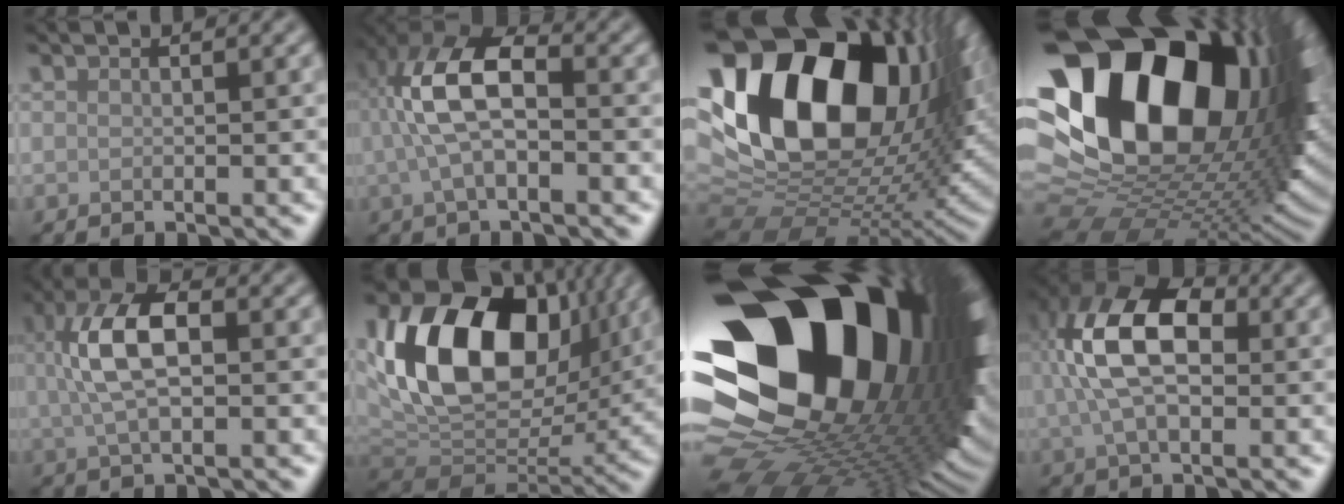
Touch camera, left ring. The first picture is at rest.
{"total": 6.9, "force": [-0.1, 3.2, 6.1], "torque": [-0.130, 0.019, -0.009]}
{"total": 20.8, "force": [5.1, 12.9, 15.5], "torque": [-0.311, 0.011, 0.092]}
{"total": 22.4, "force": [6.5, 14.5, 15.8], "torque": [-0.317, -0.014, 0.137]}
{"total": 6.3, "force": [1.0, 2.9, 5.4], "torque": [-0.112, 0.011, 0.015]}
{"total": 16.5, "force": [4.1, 11.2, 11.3], "torque": [-0.216, 0.013, 0.072]}
{"total": 22.4, "force": [4.3, 15.0, 16.0], "torque": [-0.279, -0.046, 0.093]}
{"total": 9.2, "force": [1.4, 5.3, 7.4], "torque": [-0.154, 0.013, 0.013]}